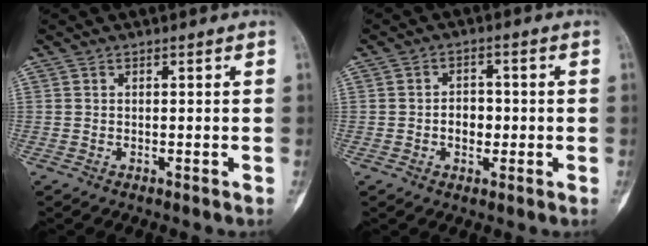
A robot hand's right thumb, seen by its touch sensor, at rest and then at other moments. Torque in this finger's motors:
{"motor_torque": [0.77, 0.67, 0.08, -0.20, 0.08]}